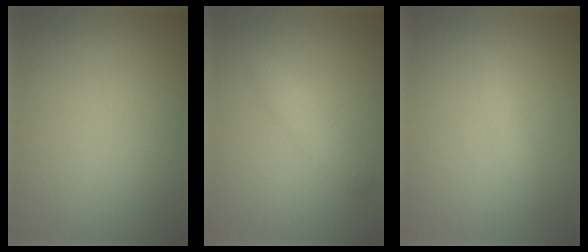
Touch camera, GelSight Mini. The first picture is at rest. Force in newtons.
{"total": 1.9, "press": 1.9, "slide": 0.0}
{"total": 1.2, "press": 1.2, "slide": 0.1}